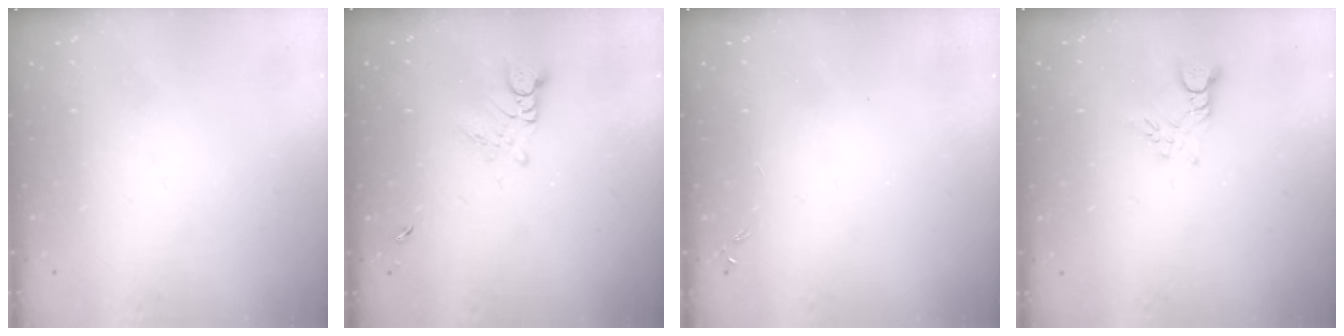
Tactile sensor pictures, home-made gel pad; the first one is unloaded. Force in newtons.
{"total": 3.0, "press": 2.9, "slide": 0.3}
{"total": 0.0}
{"total": 2.6, "press": 2.6, "slide": 0.4}